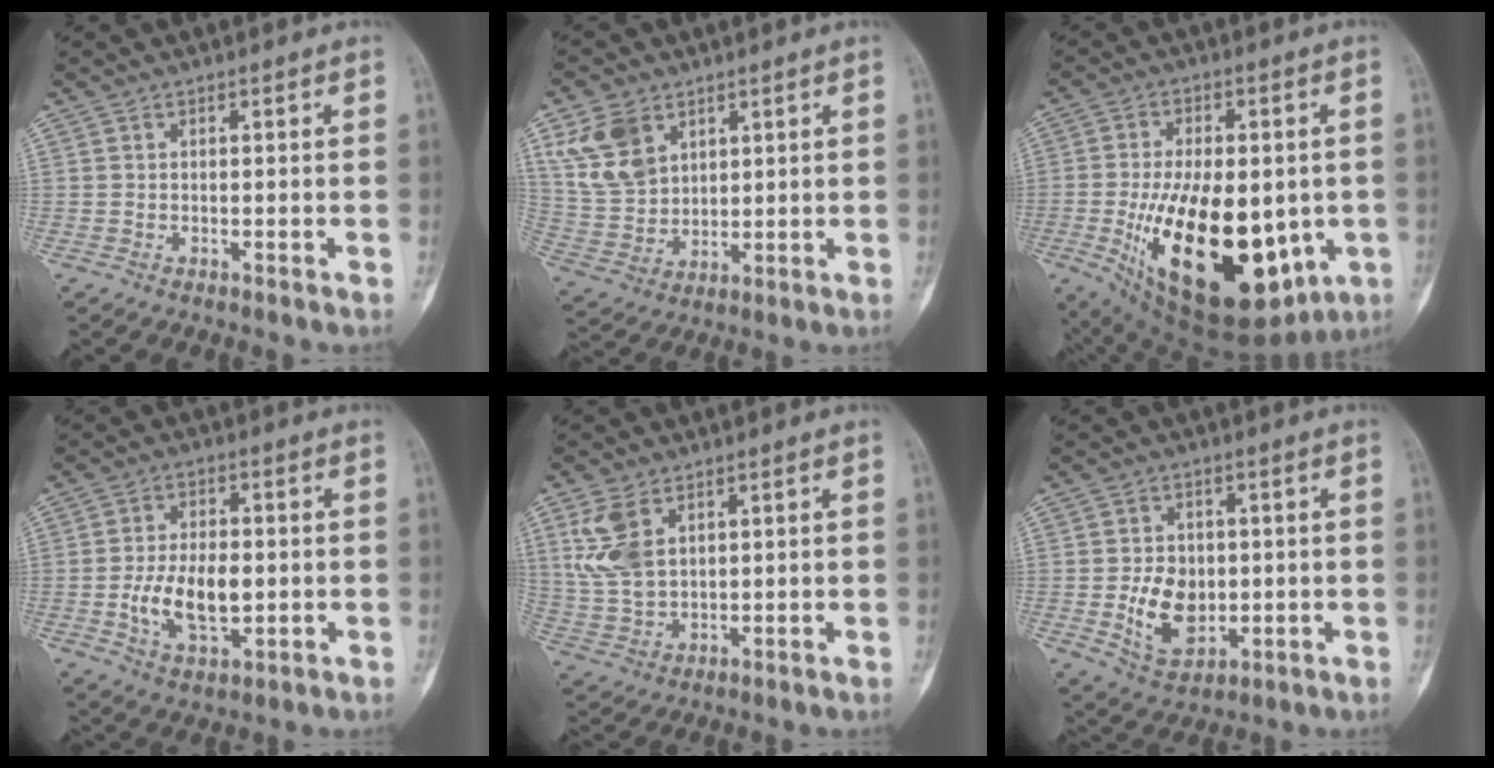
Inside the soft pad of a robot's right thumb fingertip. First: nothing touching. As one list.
[{"total": 11.1, "force": [5.5, 7.7, 5.9], "torque": [-0.101, -0.017, 0.121]}, {"total": 27.4, "force": [-5.6, 13.7, 23.0], "torque": [-0.348, -0.027, -0.057]}, {"total": 10.7, "force": [-1.3, 6.0, 8.8], "torque": [-0.146, 0.002, -0.019]}, {"total": 9.0, "force": [3.6, 5.7, 6.0], "torque": [-0.122, -0.008, 0.084]}, {"total": 9.5, "force": [-0.8, 6.9, 6.5], "torque": [-0.079, -0.006, 0.000]}]